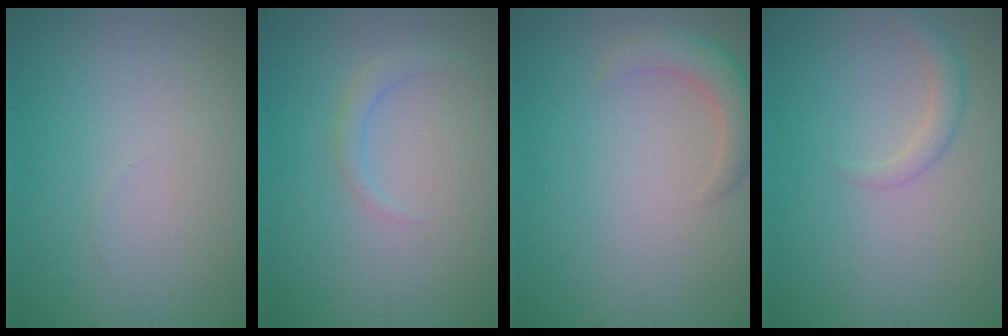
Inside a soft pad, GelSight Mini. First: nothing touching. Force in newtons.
{"total": 1.3, "press": 1.3, "slide": 0.1}
{"total": 2.8, "press": 2.8, "slide": 0.2}
{"total": 1.7, "press": 1.7, "slide": 0.1}